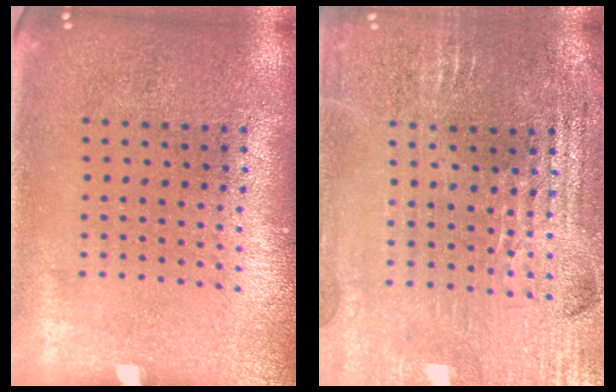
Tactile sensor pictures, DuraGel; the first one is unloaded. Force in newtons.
{"total": 2.9, "press": 2.9, "slide": 0.5}